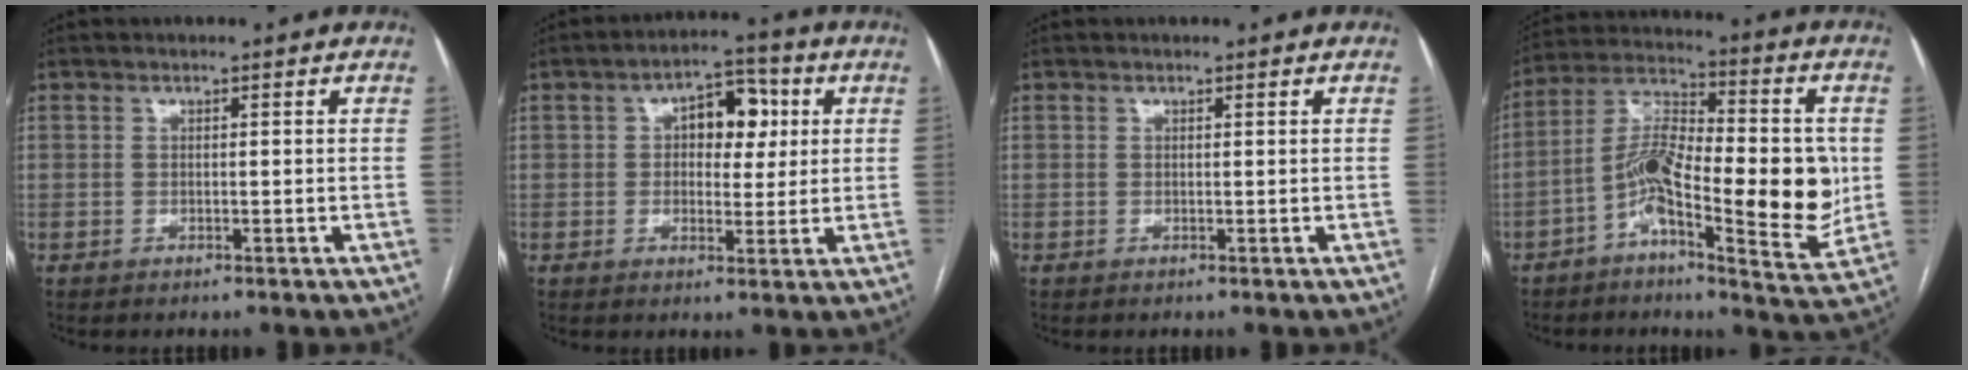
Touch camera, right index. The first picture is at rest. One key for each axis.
{"total": 7.5, "fx": 1.8, "fy": 4.3, "fz": 5.9, "tx": -0.080, "ty": 0.025, "tz": 0.027}
{"total": 0.0}
{"total": 17.2, "fx": -2.7, "fy": 5.0, "fz": 16.3, "tx": -0.270, "ty": 0.019, "tz": -0.048}